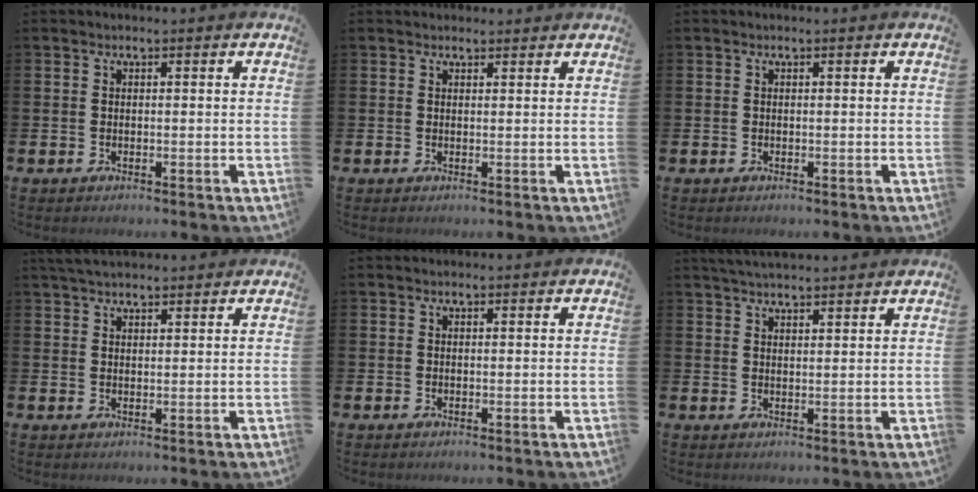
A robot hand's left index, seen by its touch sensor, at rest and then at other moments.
{"total": 1.2, "force": [1.1, 0.5, 0.0], "torque": [0.017, -0.002, 0.016]}
{"total": 0.0}
{"total": 3.6, "force": [3.4, 0.9, 1.0], "torque": [-0.023, -0.008, 0.062]}
{"total": 0.0}
{"total": 3.3, "force": [3.3, 0.2, 0.4], "torque": [-0.010, -0.011, 0.060]}